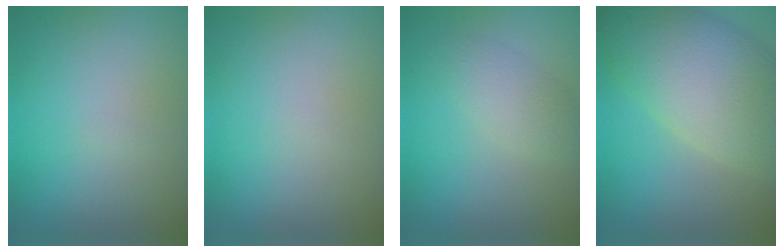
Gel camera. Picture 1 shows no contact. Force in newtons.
{"total": 0.0}
{"total": 2.4, "press": 2.4, "slide": 0.0}
{"total": 9.8, "press": 9.8, "slide": 0.6}